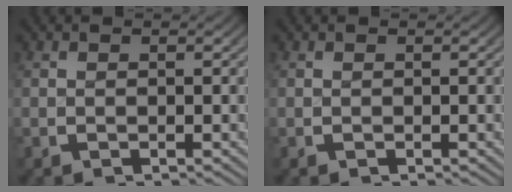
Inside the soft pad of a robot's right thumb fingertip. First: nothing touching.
{"total": 0.0}